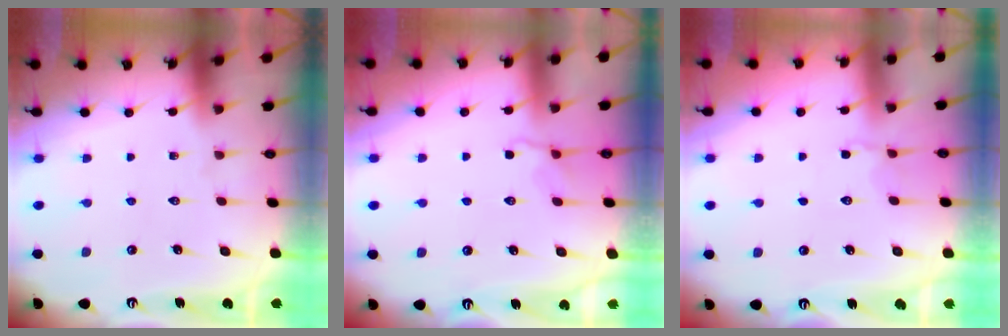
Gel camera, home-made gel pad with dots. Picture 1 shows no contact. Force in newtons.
{"total": 2.2, "press": 1.5, "slide": 1.6}
{"total": 2.6, "press": 2.2, "slide": 1.4}